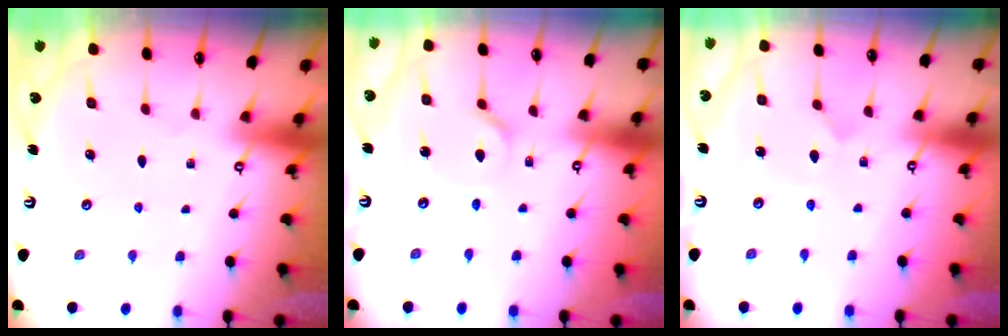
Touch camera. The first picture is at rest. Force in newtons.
{"total": 7.5, "press": 7.4, "slide": 0.8}
{"total": 4.1, "press": 4.1, "slide": 0.5}